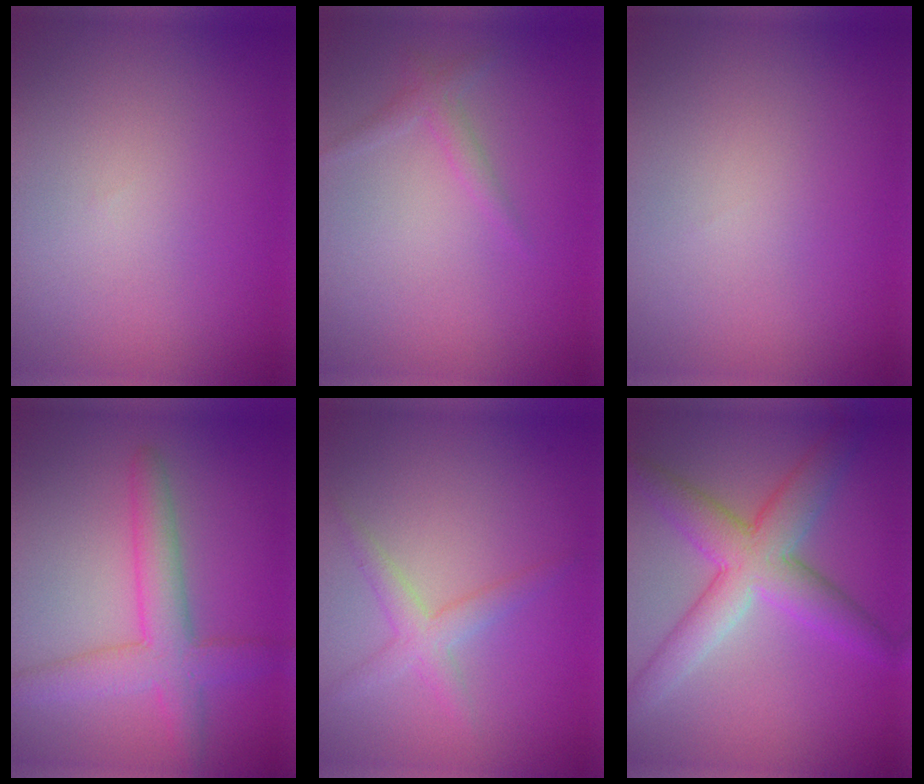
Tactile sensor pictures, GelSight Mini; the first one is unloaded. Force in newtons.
{"total": 1.2, "press": 1.2, "slide": 0.1}
{"total": 0.0}
{"total": 4.8, "press": 4.8, "slide": 0.3}
{"total": 2.4, "press": 2.4, "slide": 0.1}
{"total": 6.5, "press": 6.5, "slide": 0.3}